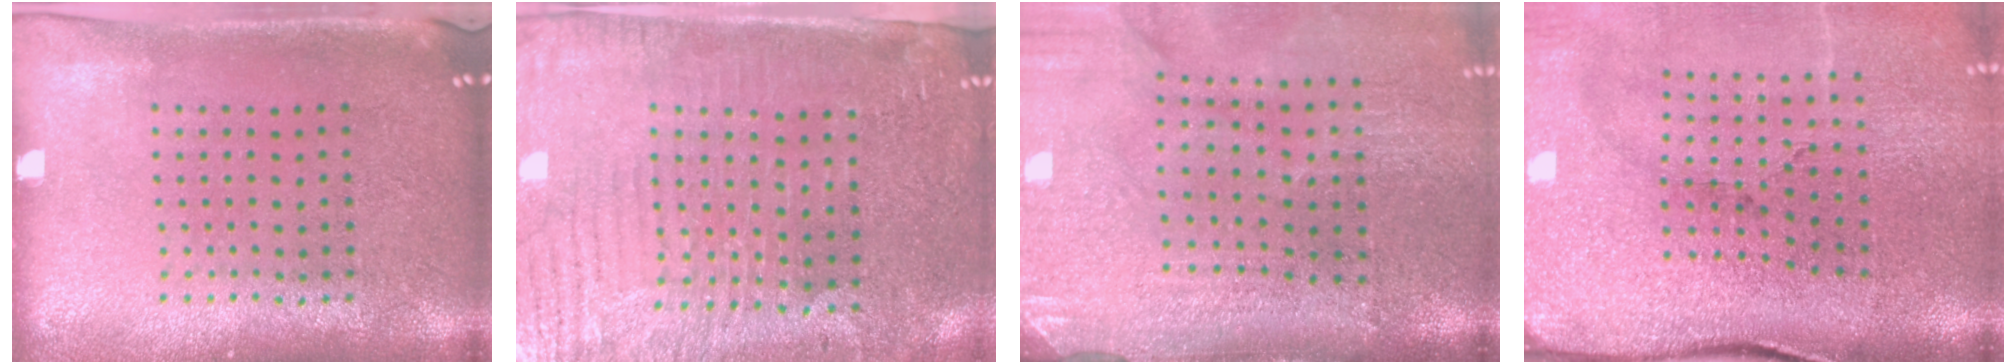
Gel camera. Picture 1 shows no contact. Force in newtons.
{"total": 3.7, "press": 3.4, "slide": 1.5}
{"total": 4.4, "press": 3.7, "slide": 2.4}
{"total": 4.5, "press": 3.6, "slide": 2.6}